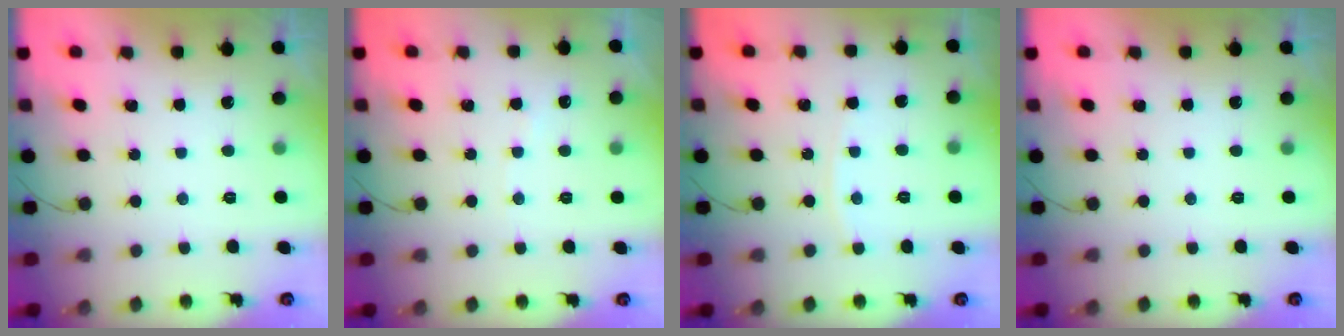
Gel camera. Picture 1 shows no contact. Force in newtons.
{"total": 2.9, "press": 2.9, "slide": 0.5}
{"total": 2.3, "press": 2.2, "slide": 0.3}
{"total": 0.0}